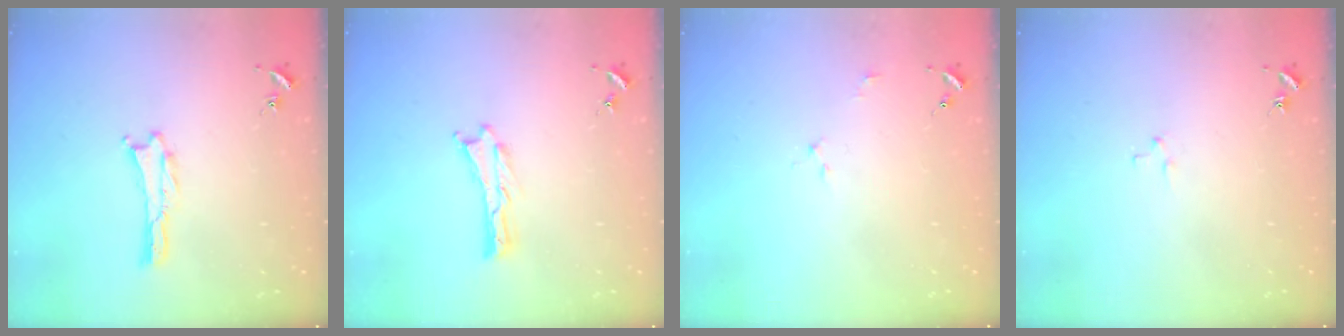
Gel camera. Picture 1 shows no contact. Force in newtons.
{"total": 0.0}
{"total": 2.2, "press": 2.2, "slide": 0.2}
{"total": 1.8, "press": 1.8, "slide": 0.1}